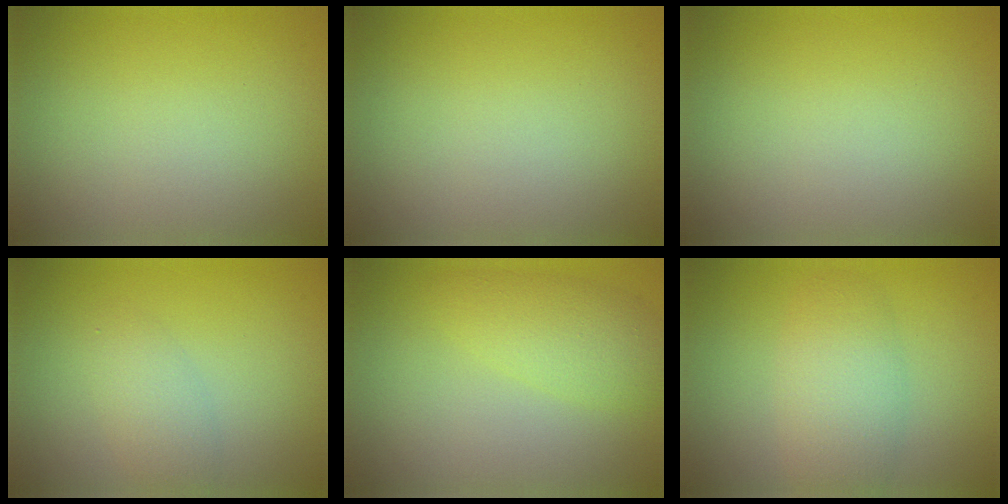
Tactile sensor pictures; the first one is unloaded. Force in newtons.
{"total": 0.0}
{"total": 0.0}
{"total": 2.1, "press": 2.1, "slide": 0.1}
{"total": 3.2, "press": 3.1, "slide": 0.2}
{"total": 4.2, "press": 4.2, "slide": 0.2}